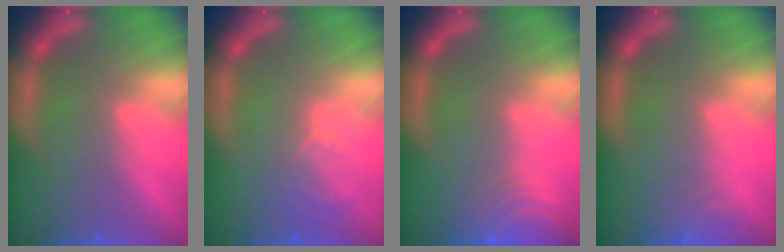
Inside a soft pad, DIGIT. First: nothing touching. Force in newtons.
{"total": 2.5}
{"total": 7.0}
{"total": 1.9}